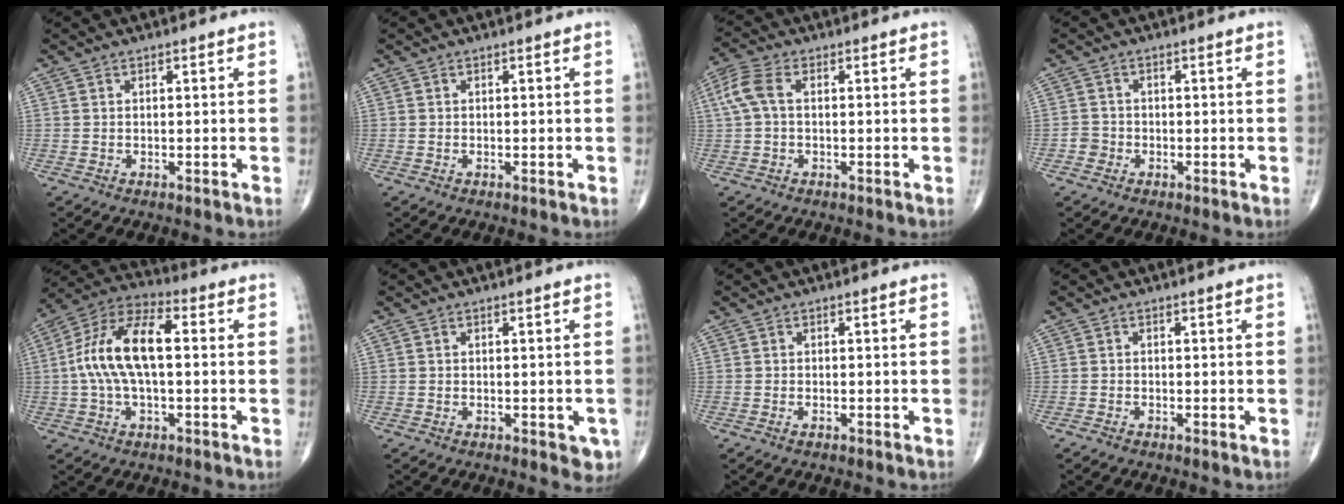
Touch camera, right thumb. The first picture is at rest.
{"total": 0.0}
{"total": 5.6, "force": [0.6, 3.1, 4.6], "torque": [-0.121, 0.019, 0.009]}
{"total": 1.9, "force": [-0.9, 1.7, 0.2], "torque": [0.006, 0.007, -0.024]}
{"total": 14.4, "force": [0.6, 6.6, 12.8], "torque": [-0.252, 0.040, 0.002]}
{"total": 3.0, "force": [-1.0, 1.6, 2.3], "torque": [-0.003, 0.000, -0.013]}
{"total": 0.6, "force": [-0.4, 0.2, 0.3], "torque": [-0.005, 0.000, -0.008]}
{"total": 0.9, "force": [-0.6, 0.3, 0.6], "torque": [-0.007, -0.002, -0.016]}